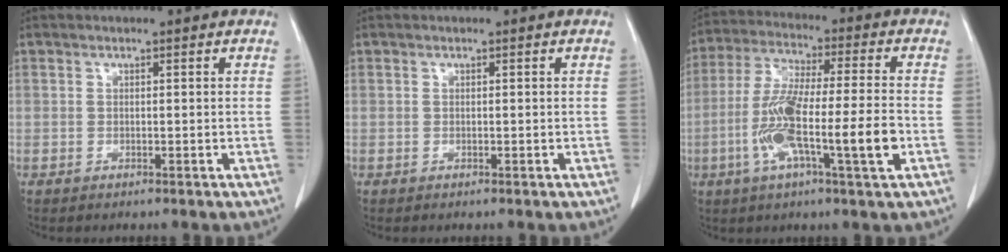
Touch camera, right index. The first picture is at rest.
{"total": 0.0}
{"total": 14.3, "force": [-3.9, 0.9, 13.8], "torque": [-0.258, -0.004, -0.074]}